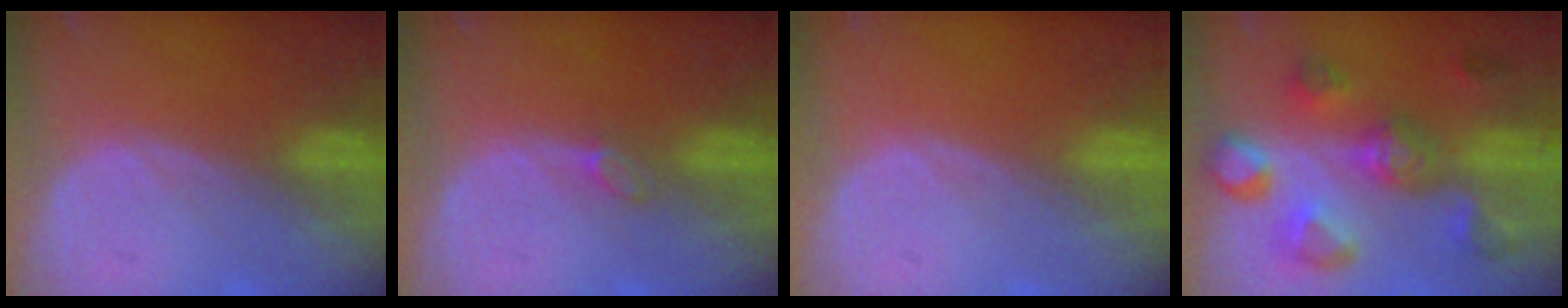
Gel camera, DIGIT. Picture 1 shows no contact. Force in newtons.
{"total": 1.4, "press": 1.4, "slide": 0.2}
{"total": 0.0}
{"total": 10.0, "press": 9.8, "slide": 2.1}